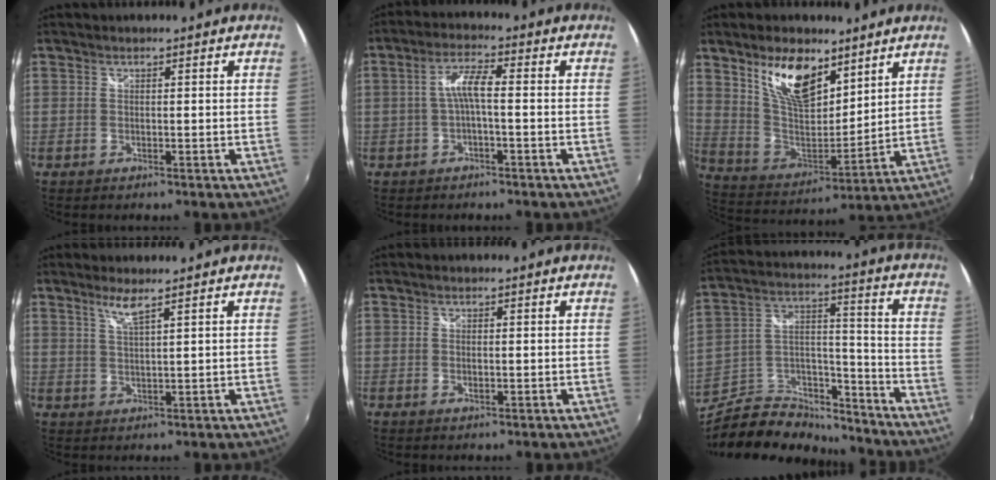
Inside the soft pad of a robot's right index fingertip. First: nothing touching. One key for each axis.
{"total": 4.5, "fx": -0.9, "fy": 0.6, "fz": 4.3, "tx": -0.090, "ty": 0.010, "tz": -0.018}
{"total": 15.0, "fx": 9.1, "fy": 6.9, "fz": 9.7, "tx": -0.177, "ty": -0.001, "tz": 0.176}
{"total": 3.2, "fx": 2.3, "fy": -0.1, "fz": 2.2, "tx": -0.048, "ty": -0.003, "tz": 0.045}
{"total": 1.2, "fx": 0.0, "fy": 0.5, "fz": 1.1, "tx": -0.022, "ty": -0.002, "tz": -0.002}
{"total": 20.1, "fx": -16.2, "fy": 8.6, "fz": 8.0, "tx": -0.165, "ty": 0.039, "tz": -0.257}